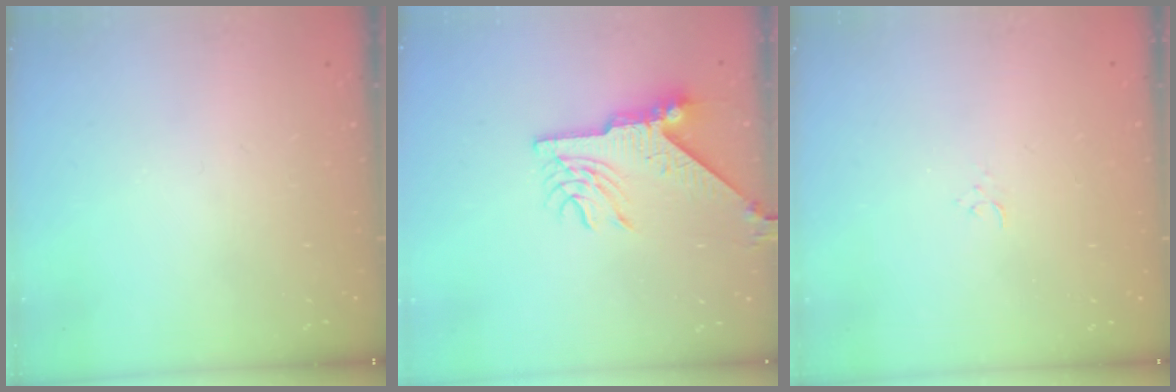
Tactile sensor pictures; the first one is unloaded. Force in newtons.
{"total": 8.9, "press": 8.9, "slide": 1.1}
{"total": 2.4, "press": 2.4, "slide": 0.3}